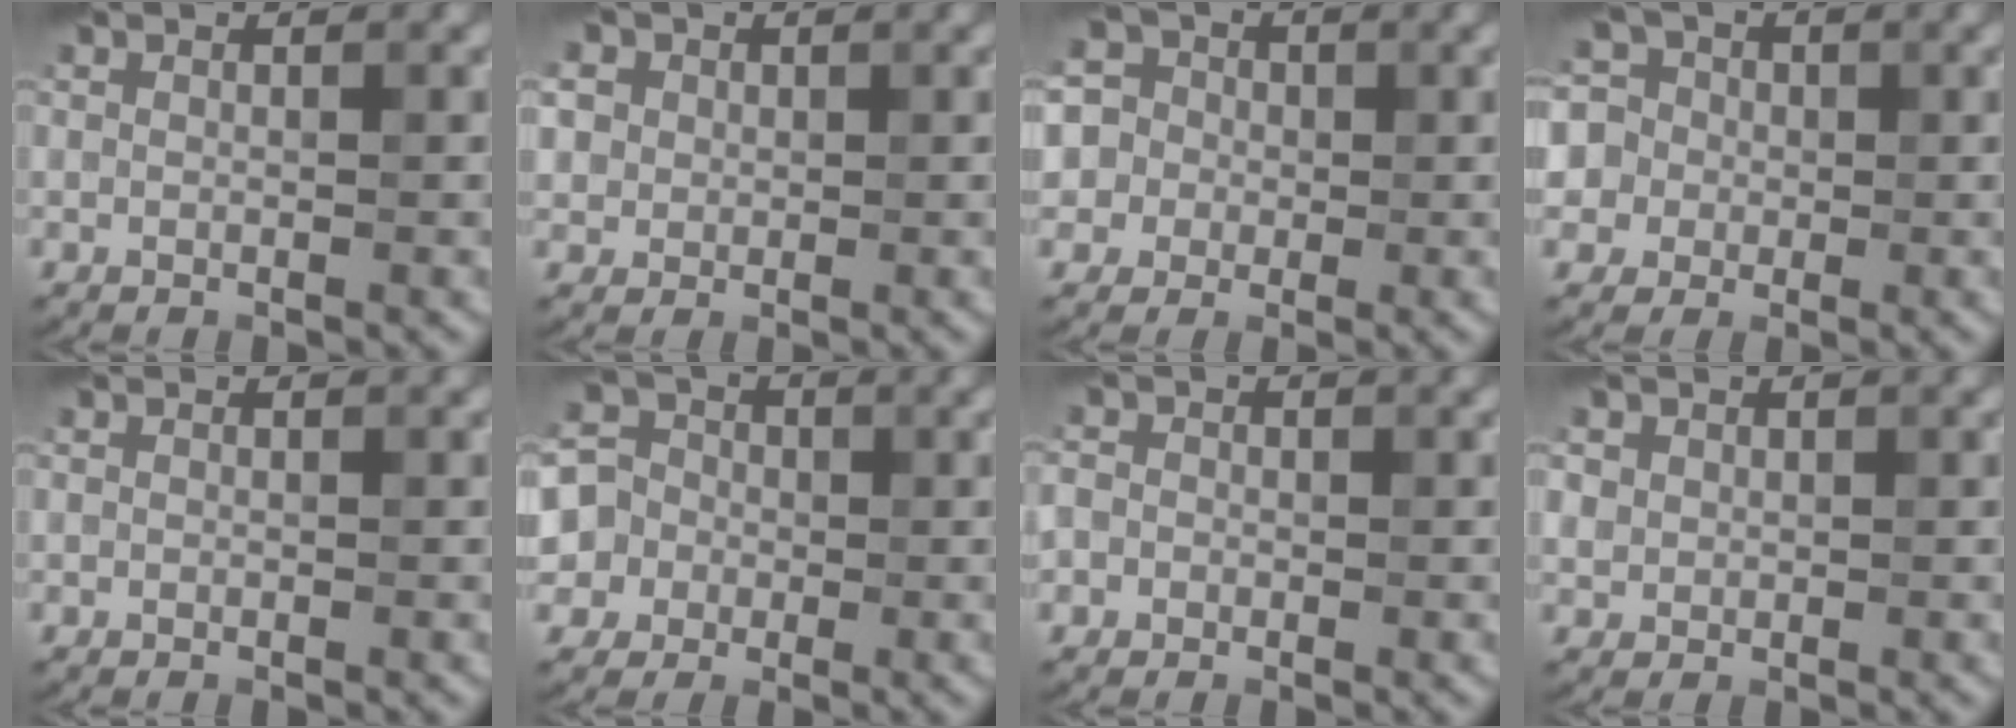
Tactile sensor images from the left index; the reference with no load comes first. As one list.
[{"total": 9.9, "force": [3.7, 8.0, 4.5], "torque": [-0.096, 0.036, 0.027]}, {"total": 7.5, "force": [1.6, 6.8, 2.5], "torque": [-0.059, 0.049, -0.002]}, {"total": 8.6, "force": [2.5, 7.6, 3.3], "torque": [-0.080, 0.051, 0.017]}, {"total": 0.0}, {"total": 5.3, "force": [-0.5, 5.2, 1.1], "torque": [-0.023, 0.027, -0.039]}, {"total": 2.8, "force": [-0.2, 2.6, 0.9], "torque": [0.004, 0.023, -0.036]}, {"total": 2.3, "force": [0.9, 1.9, 0.8], "torque": [-0.016, 0.011, 0.023]}]